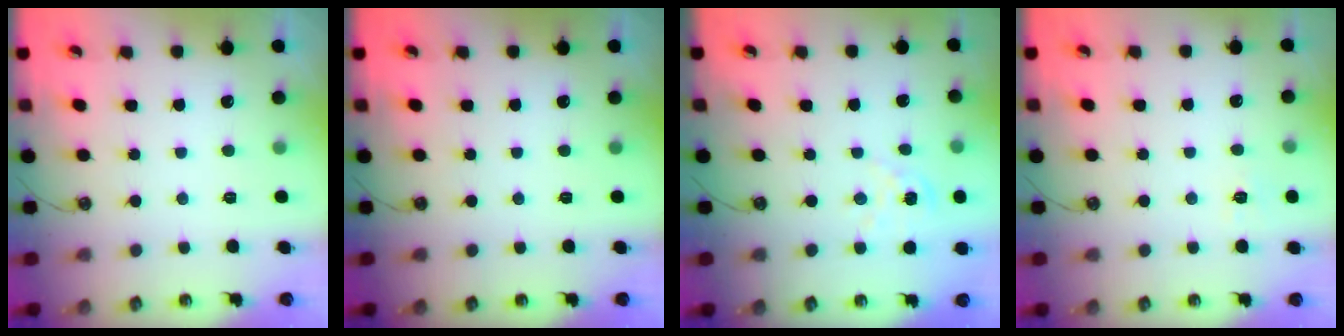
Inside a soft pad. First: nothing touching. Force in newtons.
{"total": 0.0}
{"total": 2.3, "press": 2.3, "slide": 0.3}
{"total": 5.5, "press": 5.5, "slide": 0.6}